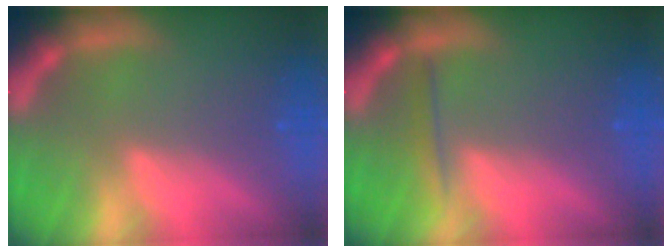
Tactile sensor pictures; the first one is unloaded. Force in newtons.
{"total": 1.4}